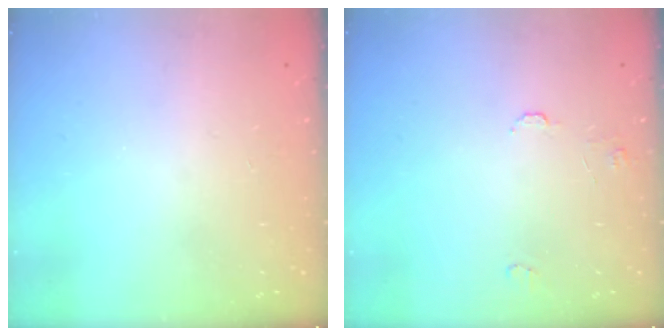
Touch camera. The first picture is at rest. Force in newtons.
{"total": 6.4, "press": 6.4, "slide": 0.6}